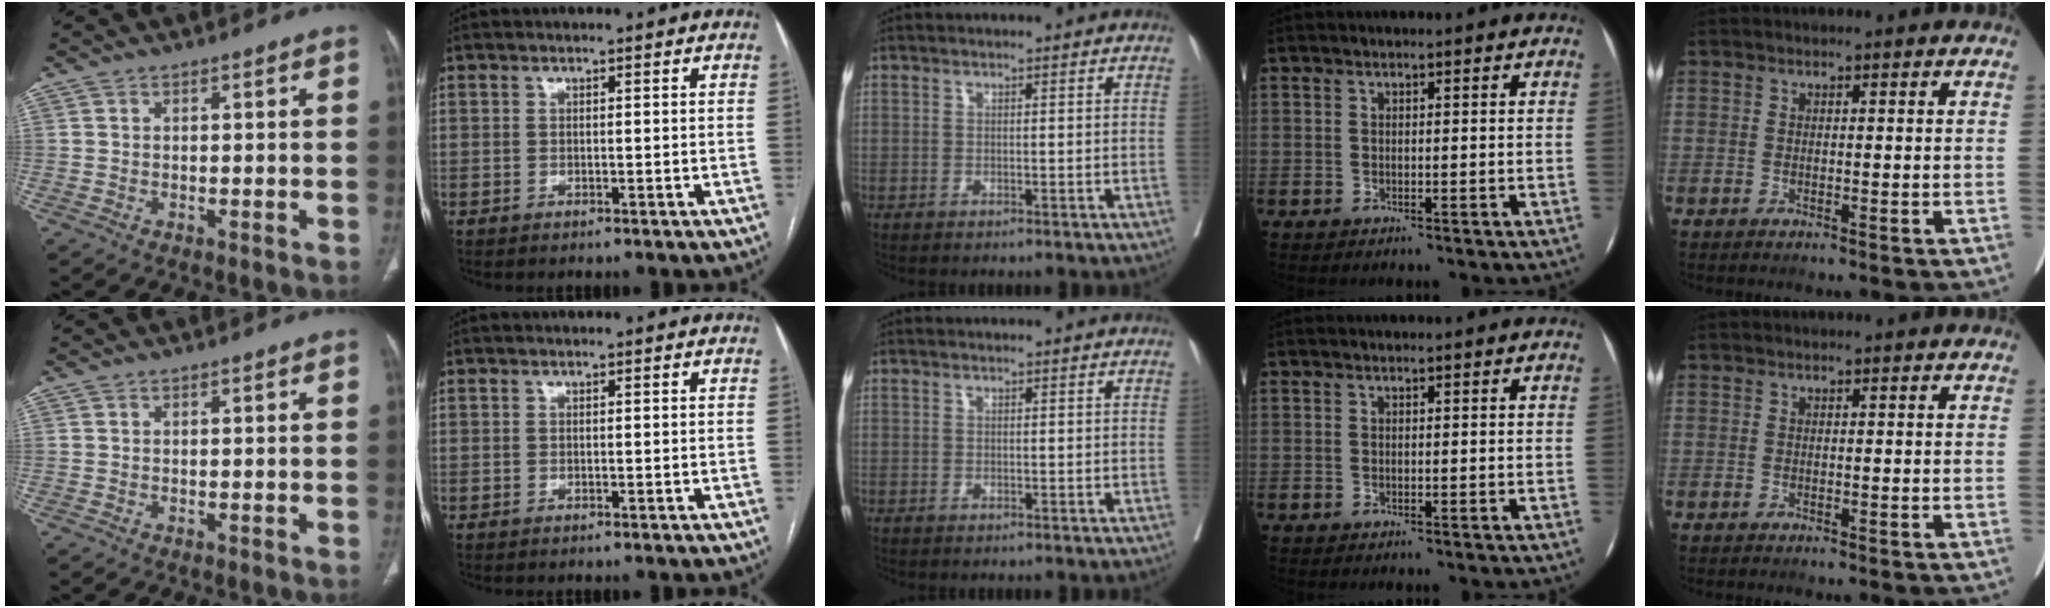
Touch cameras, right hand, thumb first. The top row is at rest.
{}